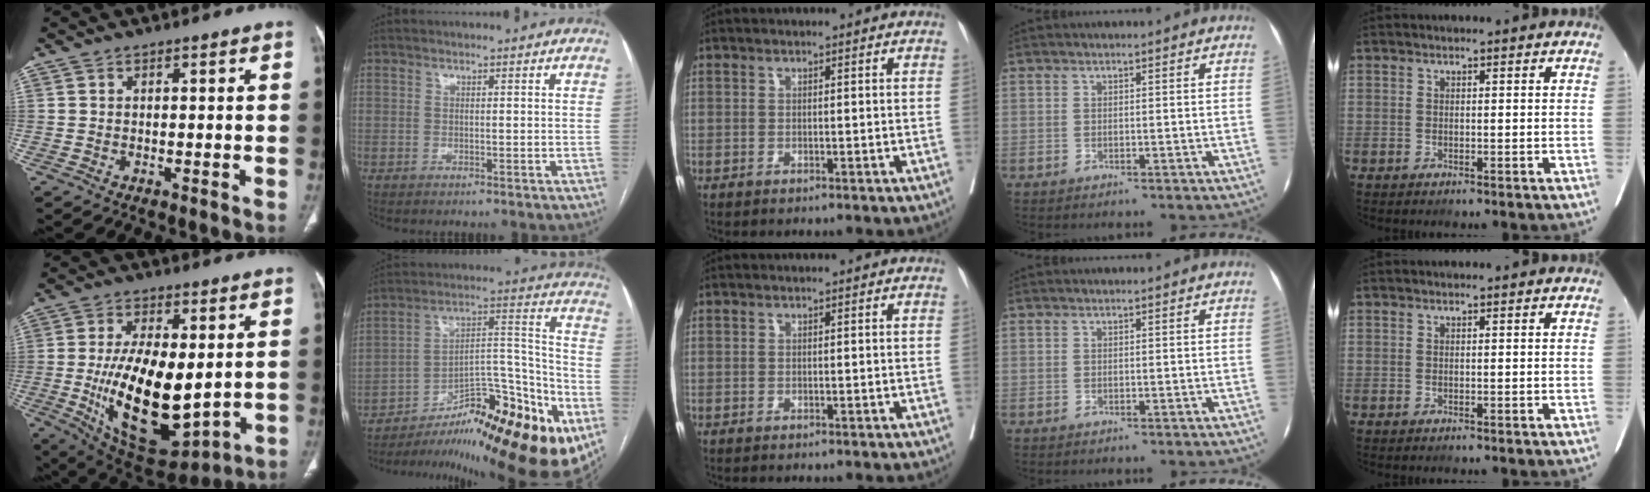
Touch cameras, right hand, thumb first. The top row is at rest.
{"thumb": {"total": 21.3, "force": [-1.3, 10.0, 18.8], "torque": [-0.315, -0.028, 0.001]}, "index": {"total": 27.0, "force": [-15.8, 6.3, 21.0], "torque": [-0.240, 0.021, -0.236]}}